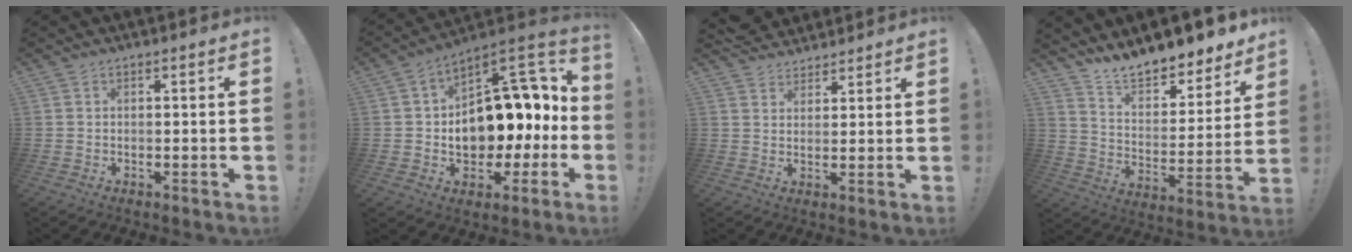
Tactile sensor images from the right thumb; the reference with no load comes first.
{"total": 17.6, "force": [0.7, 11.7, 13.1], "torque": [-0.168, -0.011, 0.036]}
{"total": 5.6, "force": [4.8, 2.8, 0.0], "torque": [-0.004, -0.030, 0.094]}
{"total": 12.4, "force": [11.8, 2.2, 2.8], "torque": [-0.049, -0.112, 0.208]}